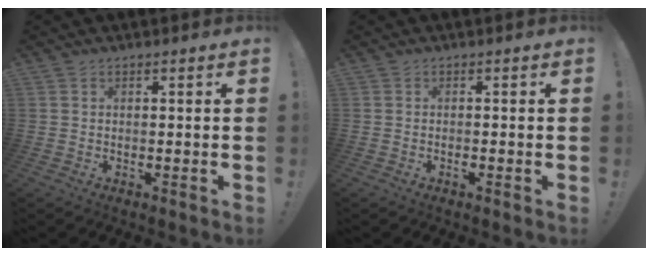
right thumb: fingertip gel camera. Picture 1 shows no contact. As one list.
[{"total": 0.8, "force": [-0.7, 0.1, 0.4], "torque": [-0.005, 0.000, -0.012]}]